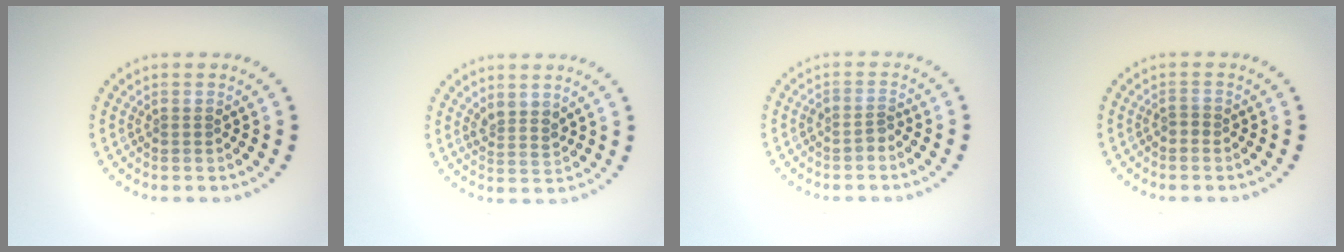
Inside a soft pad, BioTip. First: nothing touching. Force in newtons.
{"total": 1.9, "press": 1.6, "slide": 1.1}
{"total": 1.3, "press": 0.9, "slide": 0.9}
{"total": 0.8, "press": 0.7, "slide": 0.3}